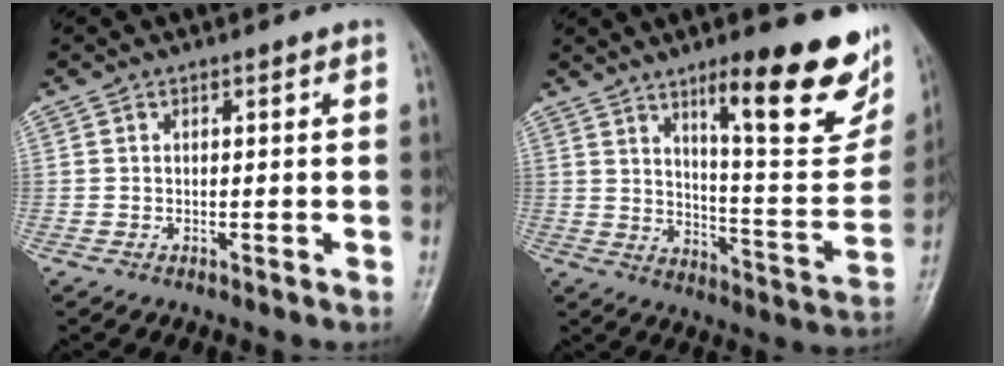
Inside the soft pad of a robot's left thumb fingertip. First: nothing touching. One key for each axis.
{"total": 22.9, "fx": 13.2, "fy": 5.7, "fz": 17.8, "tx": -0.202, "ty": -0.068, "tz": 0.195}